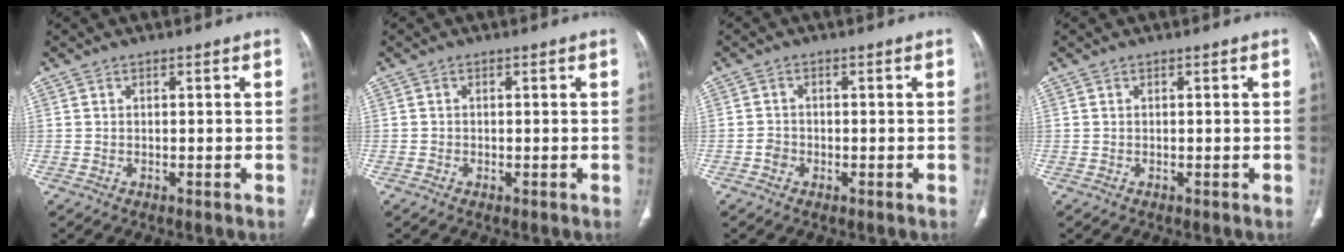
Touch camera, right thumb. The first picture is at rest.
{"total": 0.5, "force": [-0.3, 0.3, 0.3], "torque": [-0.008, 0.000, -0.007]}
{"total": 1.8, "force": [-0.8, 1.4, 0.7], "torque": [-0.010, 0.005, -0.018]}
{"total": 0.0}